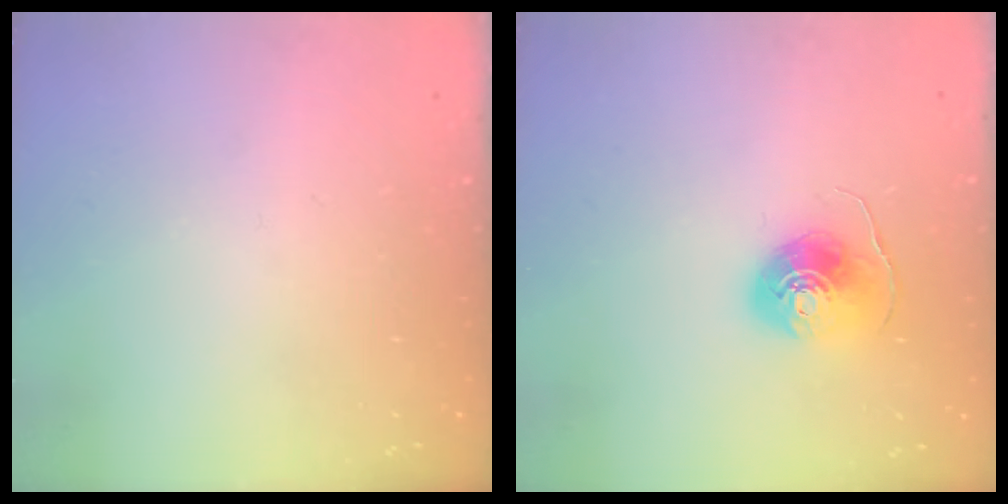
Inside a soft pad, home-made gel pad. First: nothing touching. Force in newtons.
{"total": 8.7, "press": 8.7, "slide": 0.5}